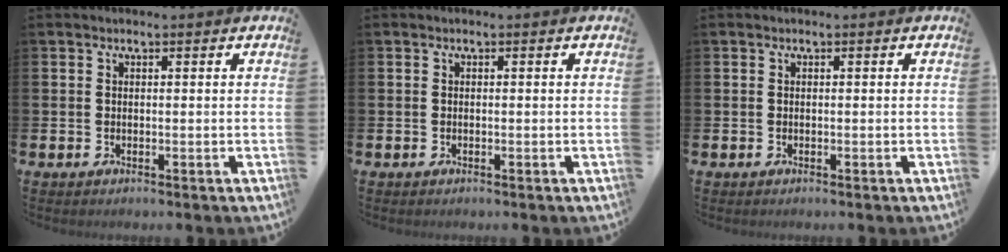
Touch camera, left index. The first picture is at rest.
{"total": 0.0}
{"total": 0.0}